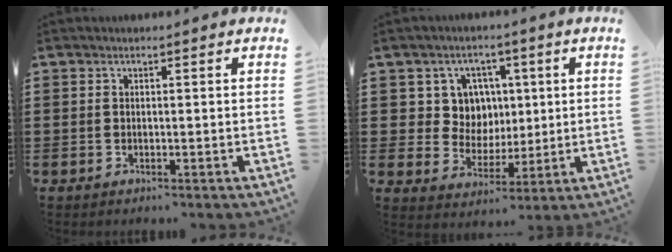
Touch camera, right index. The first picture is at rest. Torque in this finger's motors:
{"motor_torque": [0.16, 0.16, 0.14, 0.05]}